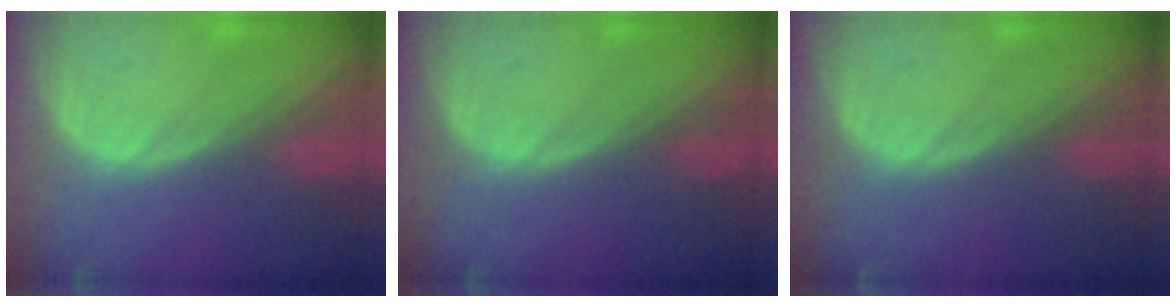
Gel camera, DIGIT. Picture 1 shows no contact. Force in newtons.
{"total": 0.0}
{"total": 0.0}